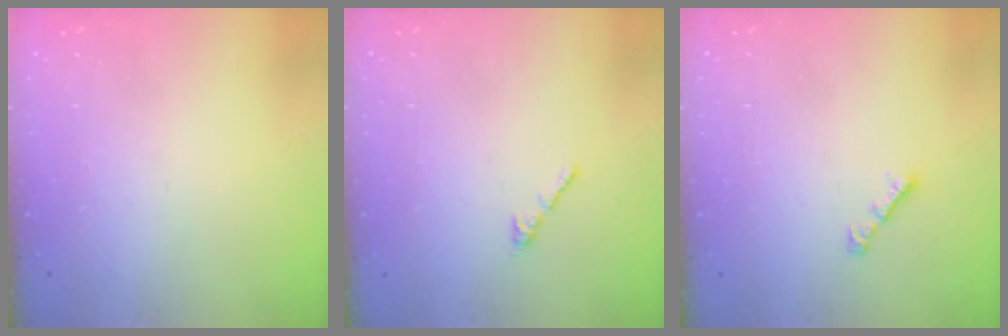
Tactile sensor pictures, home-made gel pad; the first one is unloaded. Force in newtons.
{"total": 2.7, "press": 2.6, "slide": 0.7}
{"total": 2.6, "press": 2.5, "slide": 0.7}